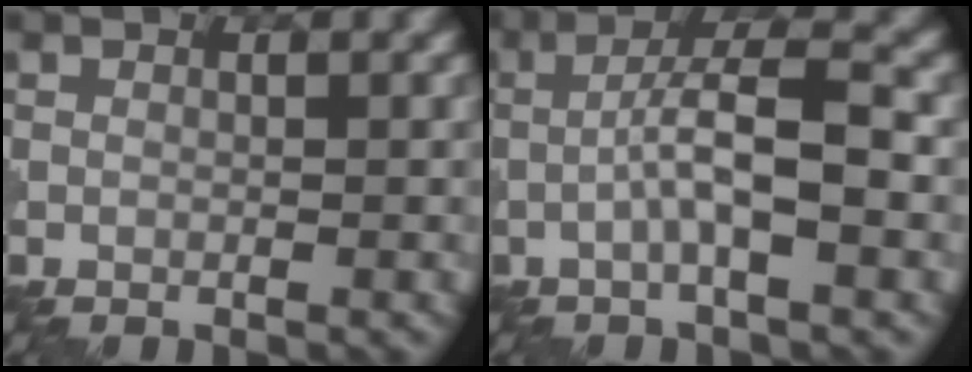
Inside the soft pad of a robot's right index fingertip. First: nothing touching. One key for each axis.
{"total": 5.5, "fx": -0.9, "fy": 1.0, "fz": 5.3, "tx": -0.093, "ty": 0.017, "tz": -0.024}